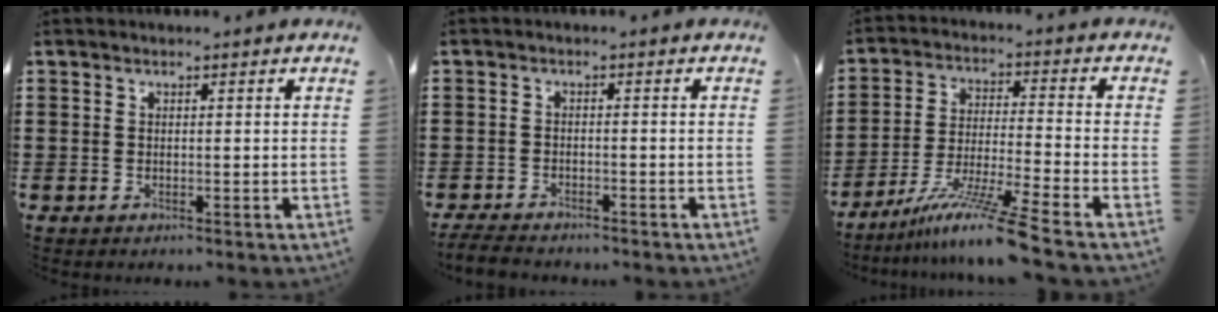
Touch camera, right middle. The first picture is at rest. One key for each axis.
{"total": 2.7, "fx": -2.7, "fy": 0.4, "fz": 0.5, "tx": -0.018, "ty": -0.003, "tz": -0.058}
{"total": 10.1, "fx": -8.0, "fy": -0.9, "fz": 6.2, "tx": -0.120, "ty": -0.009, "tz": -0.158}